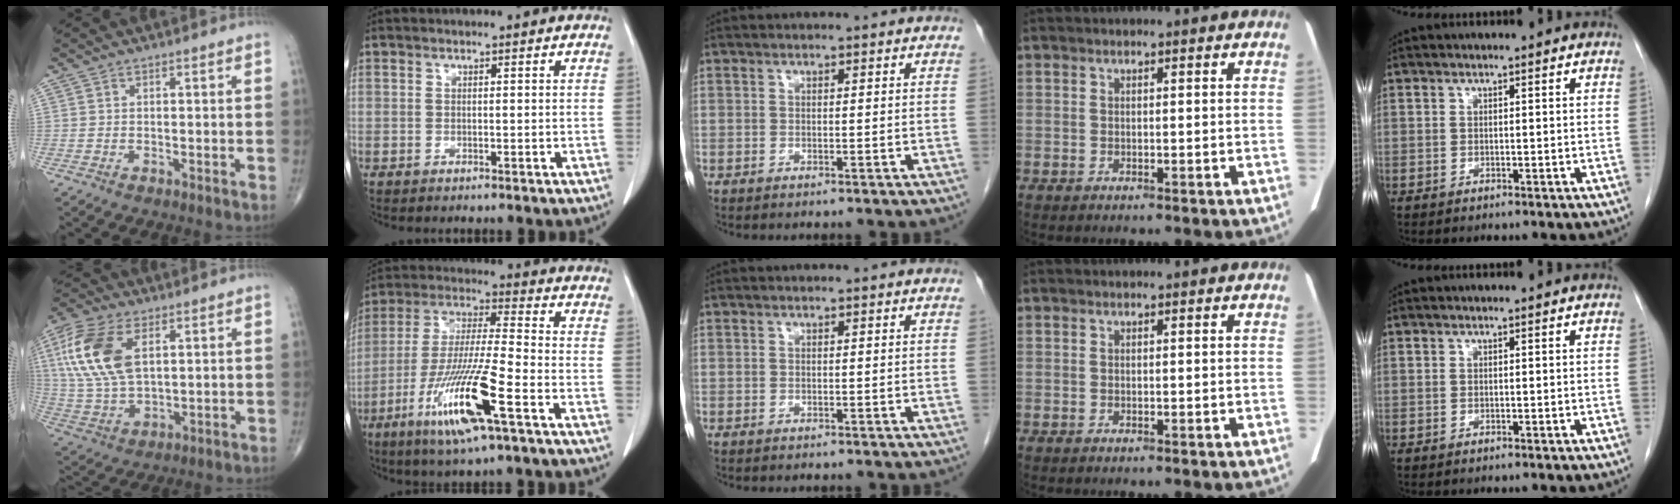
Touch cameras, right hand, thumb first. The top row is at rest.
{"thumb": {"total": 16.3, "force": [4.9, 8.8, 12.9], "torque": [-0.276, -0.005, 0.098]}, "index": {"total": 15.6, "force": [-7.2, 0.6, 13.8], "torque": [-0.281, -0.025, -0.134]}}